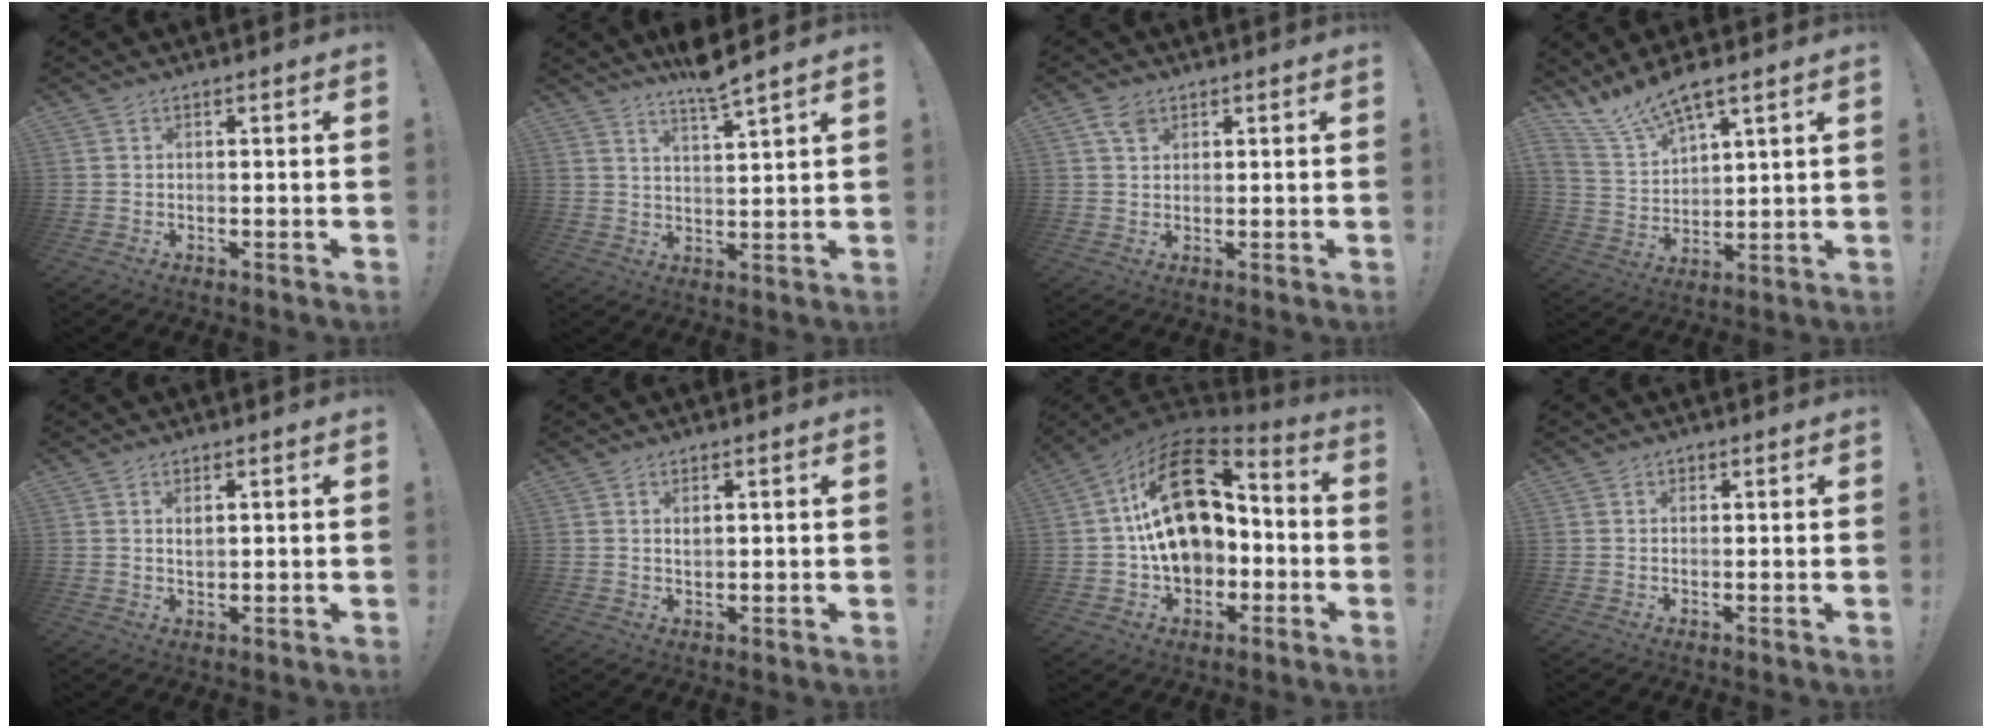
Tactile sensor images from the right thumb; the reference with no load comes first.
{"total": 6.8, "force": [5.8, -0.4, 3.6], "torque": [-0.058, -0.039, 0.096]}
{"total": 4.0, "force": [2.1, 2.8, 2.0], "torque": [-0.033, 0.000, 0.039]}
{"total": 10.8, "force": [9.6, 2.2, 4.5], "torque": [-0.099, -0.064, 0.177]}
{"total": 1.9, "force": [0.6, 1.0, 1.5], "torque": [-0.022, -0.002, 0.009]}
{"total": 1.6, "force": [0.5, 0.9, 1.3], "torque": [-0.017, -0.003, 0.007]}
{"total": 23.9, "force": [3.3, 16.0, 17.5], "torque": [-0.299, 0.005, 0.068]}
{"total": 0.9, "force": [0.3, 0.8, 0.2], "torque": [-0.003, 0.002, 0.005]}